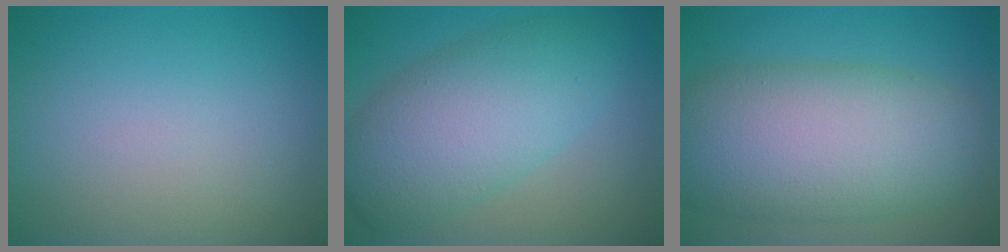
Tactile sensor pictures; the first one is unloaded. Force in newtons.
{"total": 8.0, "press": 8.0, "slide": 0.2}
{"total": 10.9, "press": 10.9, "slide": 0.3}